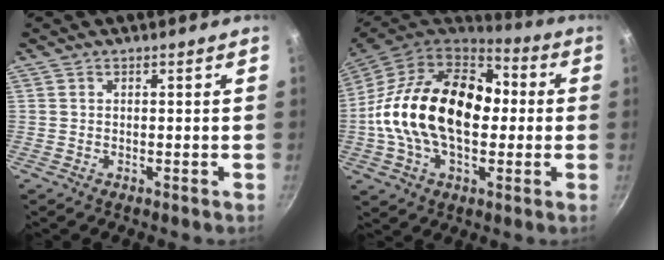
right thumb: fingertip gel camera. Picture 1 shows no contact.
{"total": 25.4, "force": [0.4, 16.1, 19.6], "torque": [-0.318, 0.036, -0.004]}